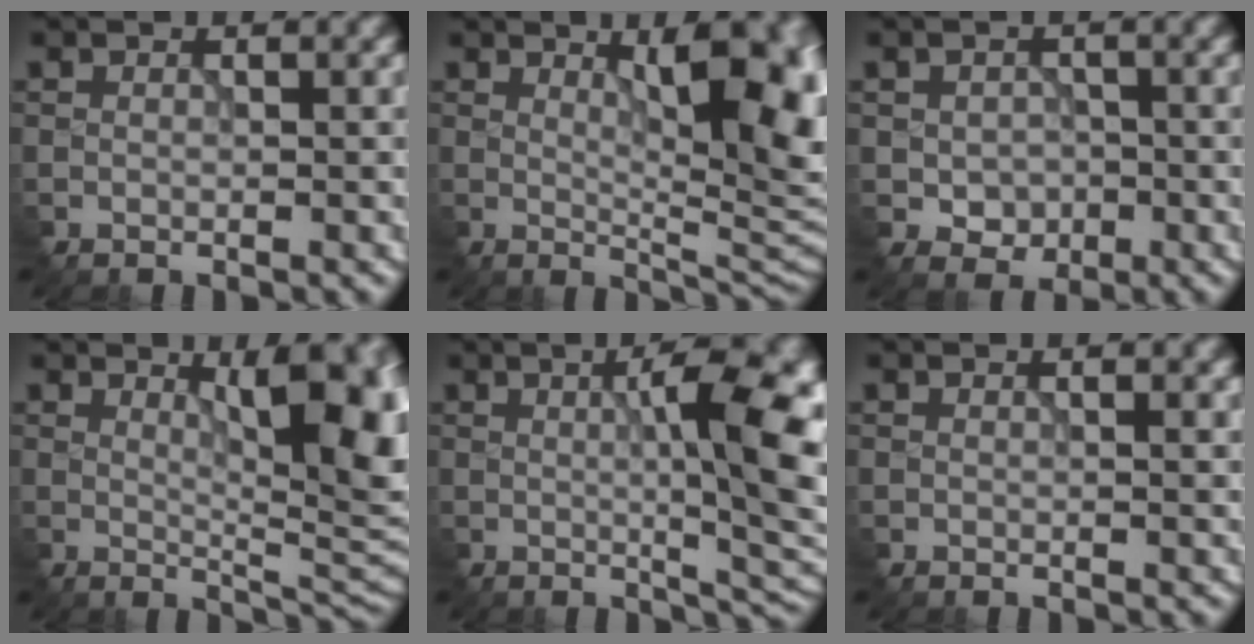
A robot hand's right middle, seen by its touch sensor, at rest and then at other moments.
{"total": 10.5, "force": [2.6, 3.6, 9.5], "torque": [-0.111, -0.001, 0.043]}
{"total": 2.2, "force": [-0.6, 1.9, 0.9], "torque": [-0.019, -0.006, -0.008]}
{"total": 9.3, "force": [2.3, 2.8, 8.6], "torque": [-0.113, -0.004, 0.042]}
{"total": 11.3, "force": [0.9, 3.3, 10.8], "torque": [-0.127, 0.001, 0.020]}
{"total": 0.6, "force": [0.3, 0.2, 0.5], "torque": [-0.005, 0.002, 0.004]}